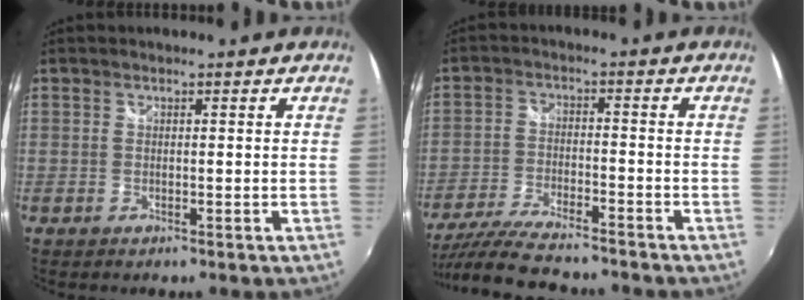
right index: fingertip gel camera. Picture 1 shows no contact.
{"total": 14.0, "force": [-12.2, 2.4, 6.5], "torque": [-0.146, -0.028, -0.214]}